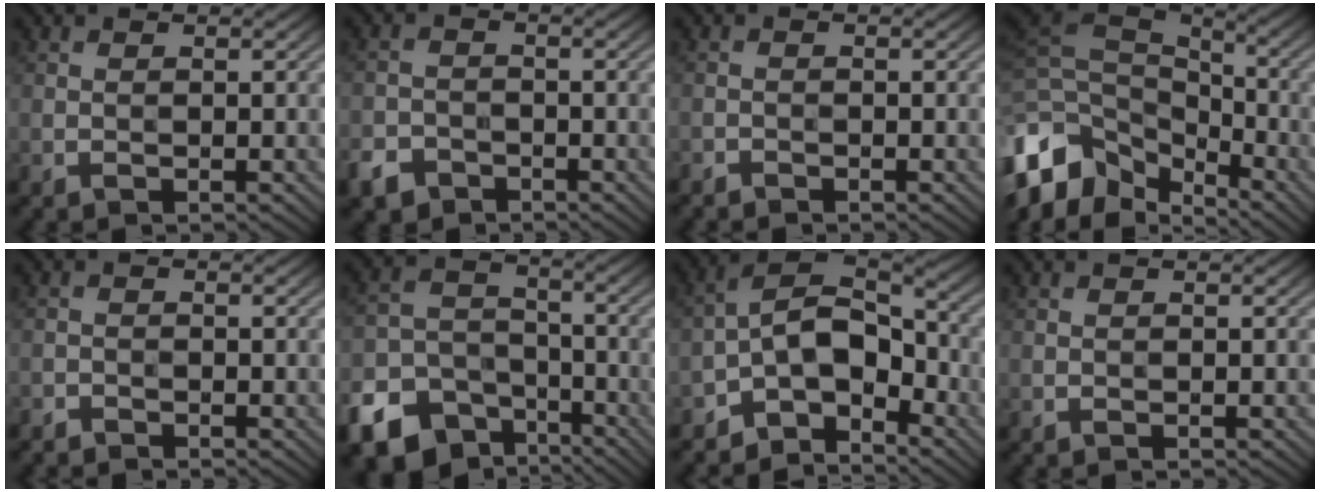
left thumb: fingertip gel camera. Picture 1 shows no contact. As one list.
[{"total": 4.0, "force": [-2.9, 2.5, 1.1], "torque": [-0.028, -0.011, -0.059]}, {"total": 1.2, "force": [-1.1, 0.1, 0.0], "torque": [0.001, -0.006, -0.018]}, {"total": 13.1, "force": [-4.4, 9.2, 8.1], "torque": [-0.236, -0.017, -0.057]}, {"total": 1.6, "force": [-1.6, 0.2, 0.0], "torque": [0.001, -0.007, -0.027]}, {"total": 12.8, "force": [-7.8, 8.6, 5.5], "torque": [-0.149, -0.044, -0.122]}, {"total": 9.6, "force": [-5.4, 4.8, 6.2], "torque": [-0.111, 0.001, -0.115]}, {"total": 0.0}]